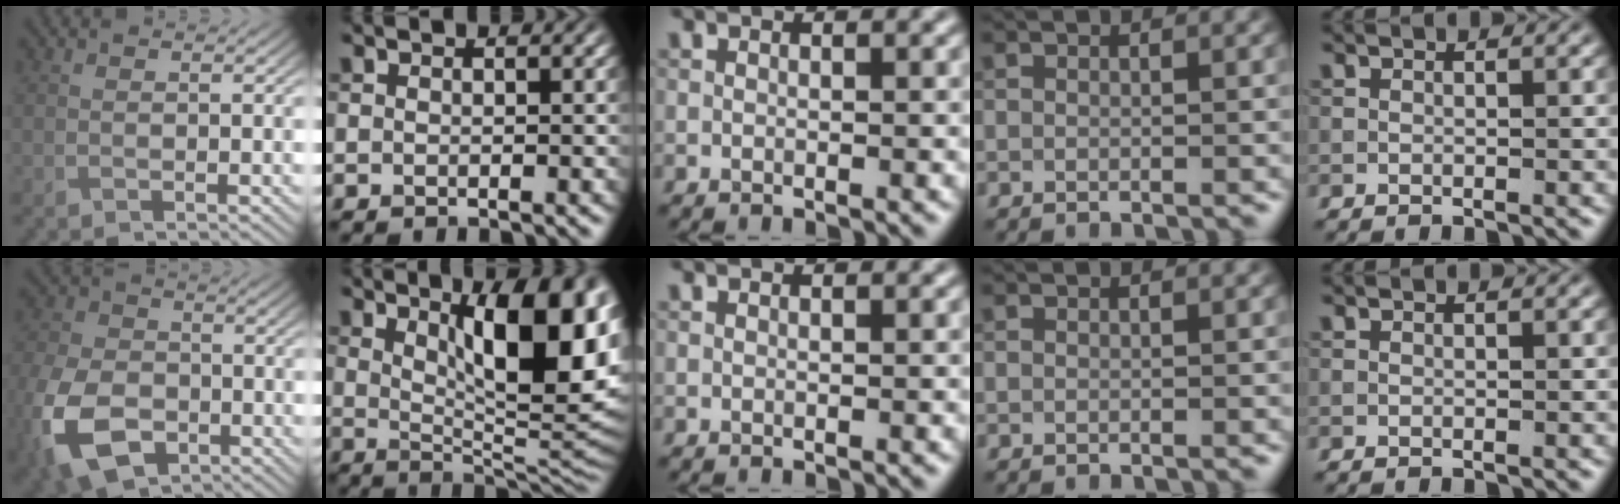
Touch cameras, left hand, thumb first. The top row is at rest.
{"thumb": {"total": 13.9, "force": [-5.5, 9.2, 8.8], "torque": [-0.254, -0.062, -0.096]}, "index": {"total": 12.7, "force": [4.0, 4.2, 11.3], "torque": [-0.125, -0.003, 0.061]}}